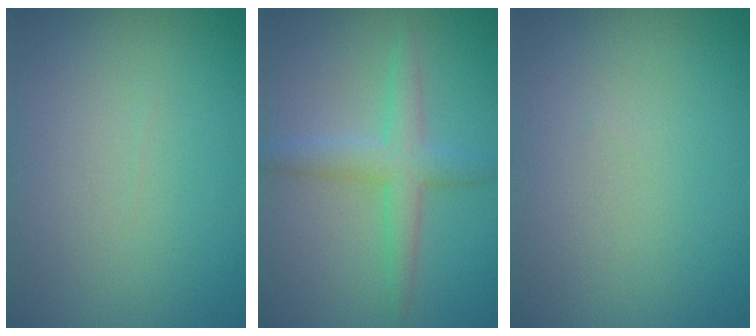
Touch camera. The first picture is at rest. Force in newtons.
{"total": 3.2, "press": 3.2, "slide": 0.1}
{"total": 0.0}